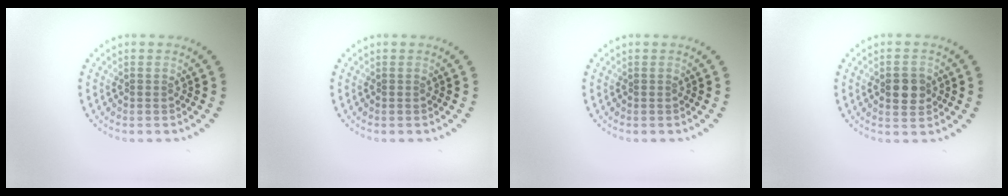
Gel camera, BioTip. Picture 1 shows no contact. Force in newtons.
{"total": 0.0}
{"total": 0.0}
{"total": 2.7, "press": 2.6, "slide": 0.2}